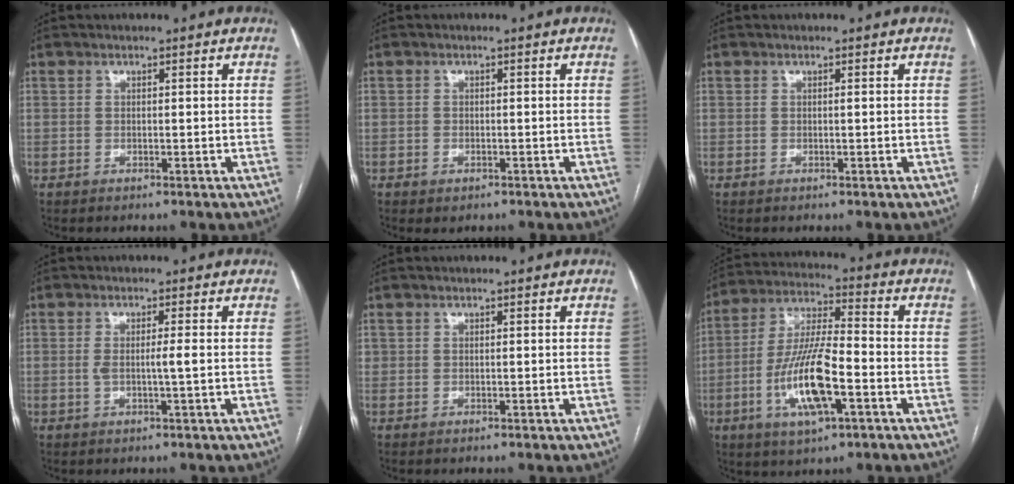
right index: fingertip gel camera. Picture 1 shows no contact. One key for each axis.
{"total": 1.3, "fx": -0.7, "fy": 0.9, "fz": 0.6, "tx": -0.009, "ty": 0.002, "tz": -0.005}
{"total": 0.0}
{"total": 2.6, "fx": -0.2, "fy": -0.2, "fz": 2.6, "tx": -0.047, "ty": -0.001, "tz": -0.003}
{"total": 0.0}
{"total": 13.8, "fx": -4.5, "fy": 3.1, "fz": 12.7, "tx": -0.258, "ty": -0.003, "tz": -0.079}